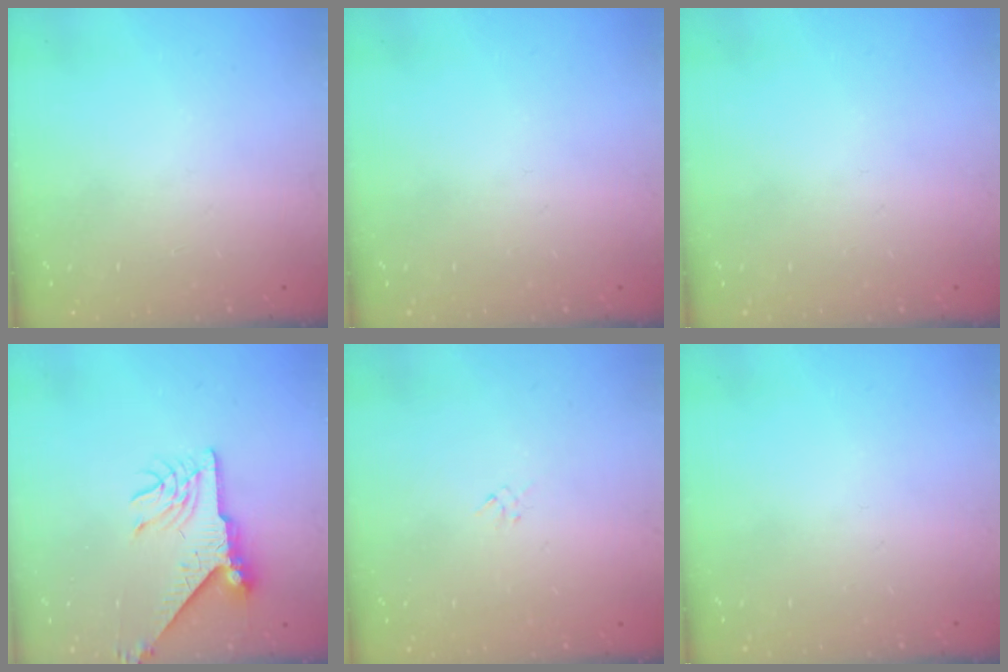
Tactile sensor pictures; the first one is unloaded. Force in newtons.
{"total": 0.0}
{"total": 0.0}
{"total": 9.9, "press": 9.8, "slide": 1.1}
{"total": 1.3, "press": 1.2, "slide": 0.5}
{"total": 0.0}